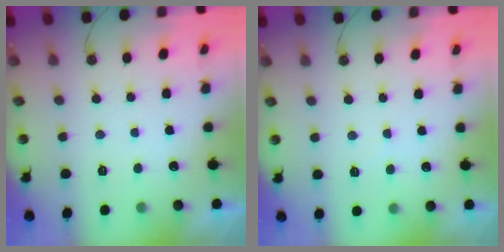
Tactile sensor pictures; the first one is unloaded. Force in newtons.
{"total": 4.1, "press": 4.0, "slide": 0.7}